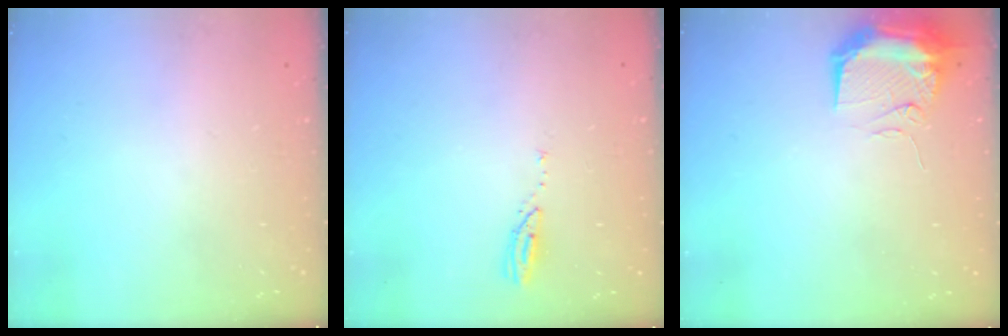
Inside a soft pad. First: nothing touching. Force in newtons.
{"total": 2.9, "press": 2.9, "slide": 0.3}
{"total": 10.7, "press": 10.6, "slide": 1.7}